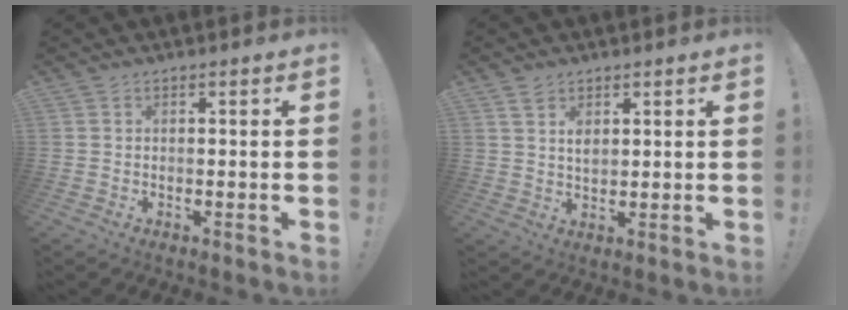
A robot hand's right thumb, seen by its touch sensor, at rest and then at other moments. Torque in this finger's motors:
{"motor_torque": [-0.39, 0.58, -0.09, 0.07, 0.12]}